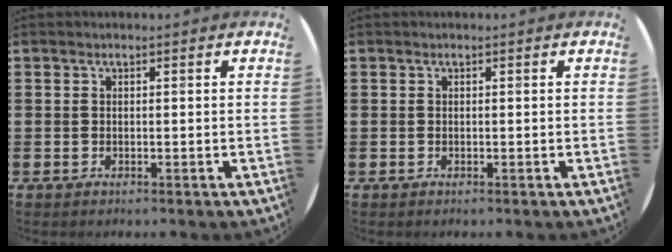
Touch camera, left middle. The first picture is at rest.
{"total": 0.0}